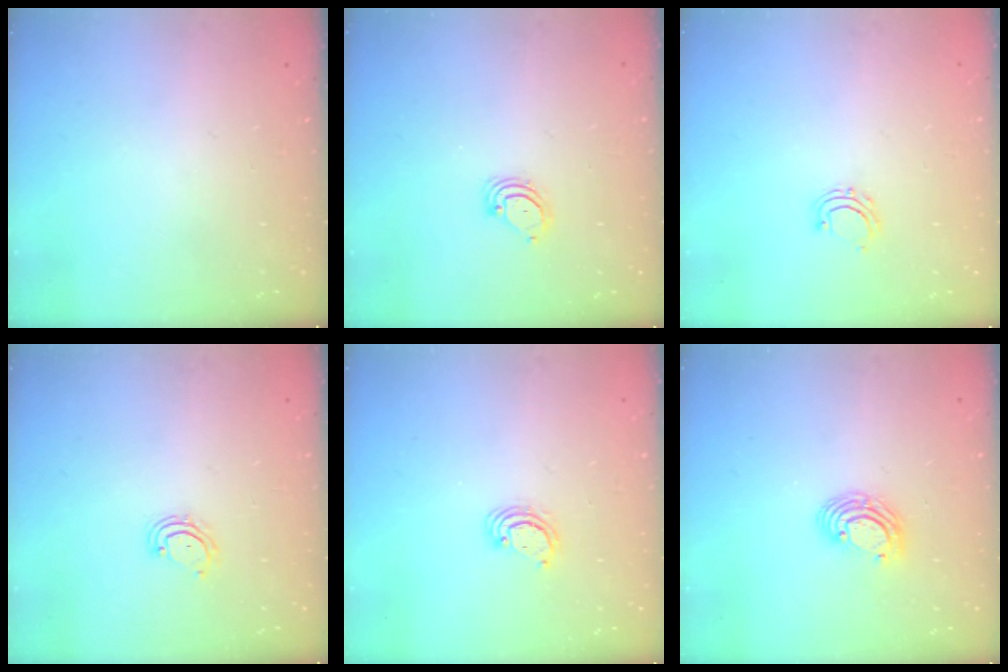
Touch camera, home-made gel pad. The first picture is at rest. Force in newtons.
{"total": 3.1, "press": 3.1, "slide": 0.3}
{"total": 5.1, "press": 5.1, "slide": 0.7}
{"total": 4.1, "press": 4.1, "slide": 0.3}
{"total": 3.1, "press": 3.1, "slide": 0.3}
{"total": 6.0, "press": 6.0, "slide": 0.4}